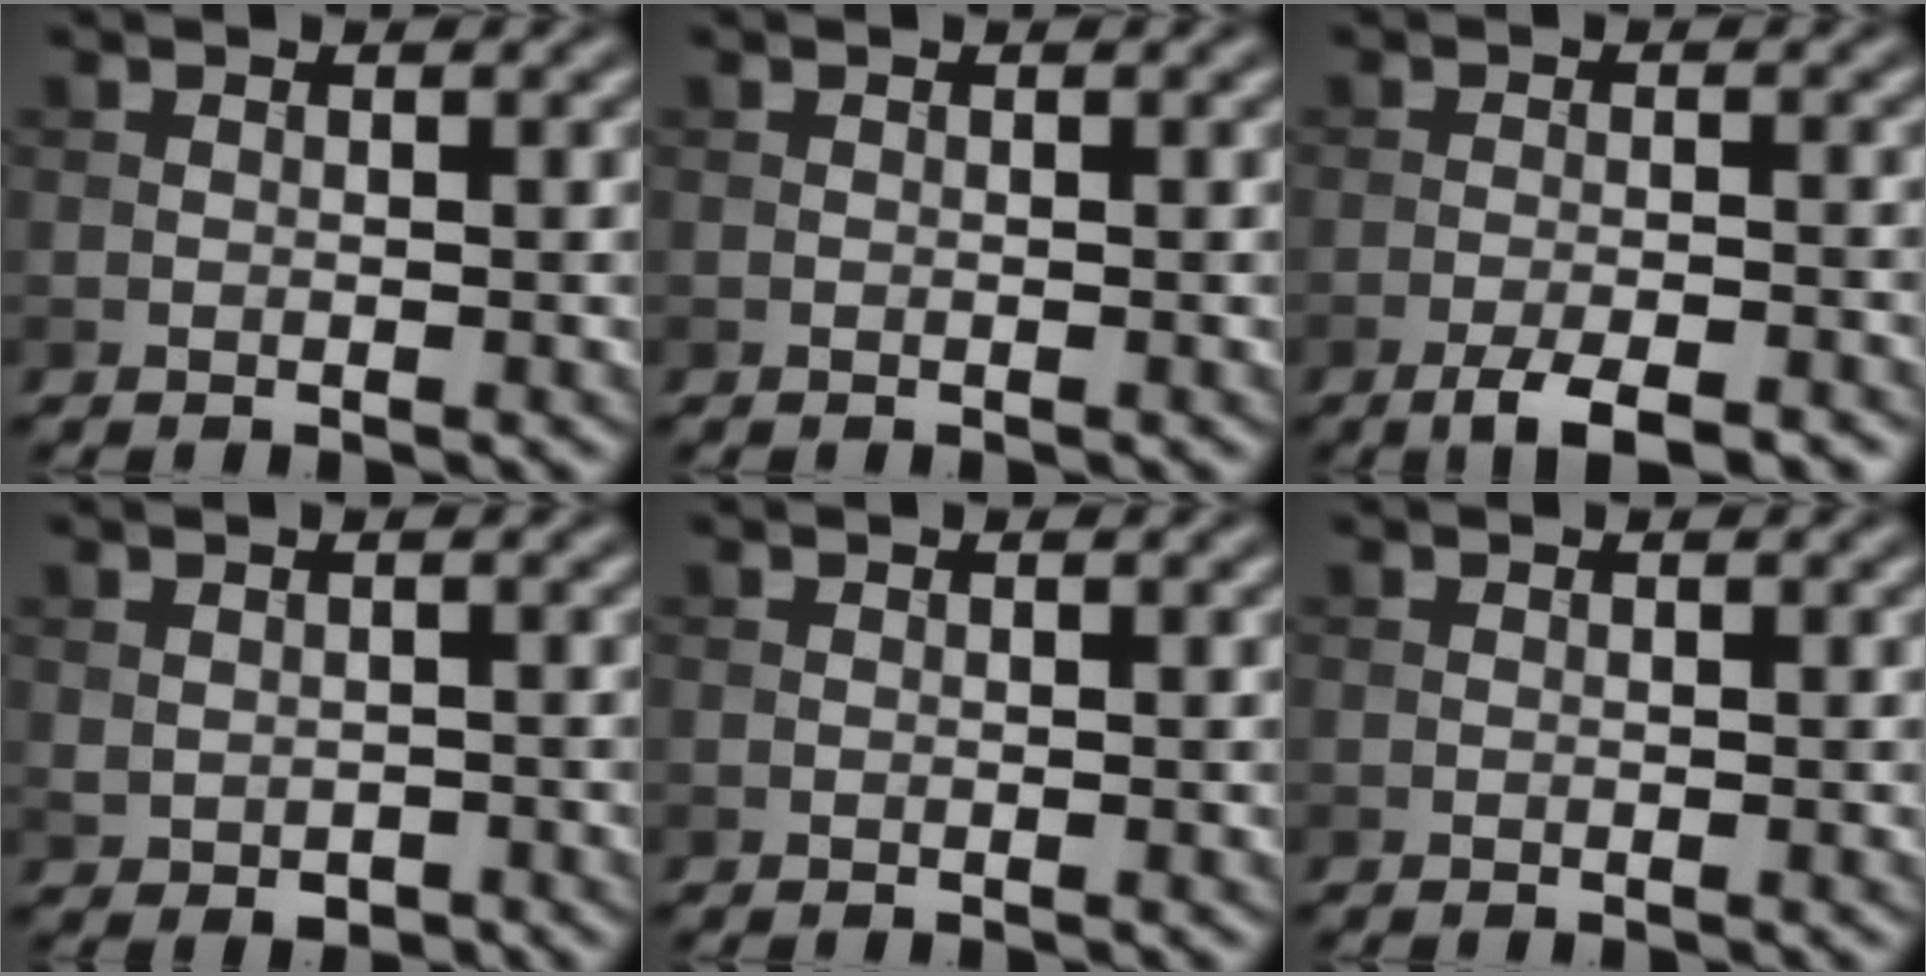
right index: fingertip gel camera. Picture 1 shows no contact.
{"total": 0.0}
{"total": 4.5, "force": [-3.1, 1.0, 3.0], "torque": [-0.053, -0.004, -0.050]}
{"total": 1.3, "force": [-0.3, 1.0, 0.8], "torque": [-0.016, -0.008, 0.000]}
{"total": 0.0}
{"total": 0.0}